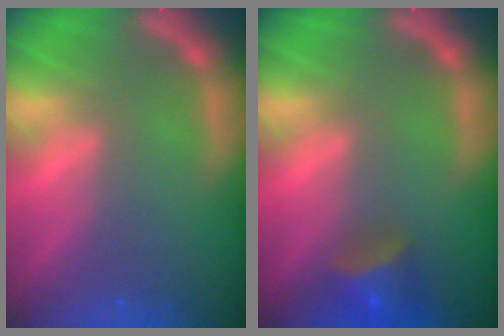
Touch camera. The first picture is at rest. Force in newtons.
{"total": 4.0}